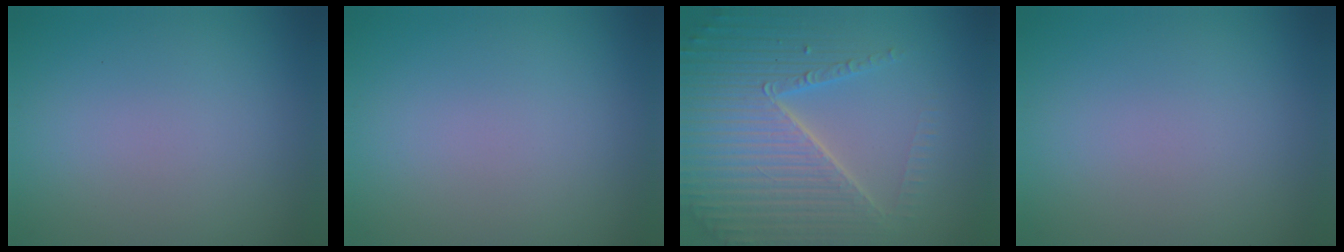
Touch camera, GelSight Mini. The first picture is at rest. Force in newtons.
{"total": 0.0}
{"total": 7.1, "press": 6.9, "slide": 1.6}
{"total": 0.0}